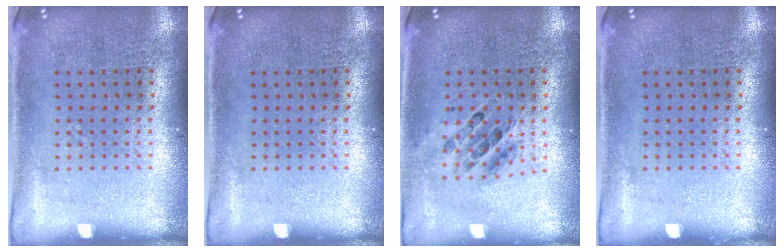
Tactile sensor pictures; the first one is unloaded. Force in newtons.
{"total": 0.0}
{"total": 0.7, "press": 0.6, "slide": 0.2}
{"total": 0.0}